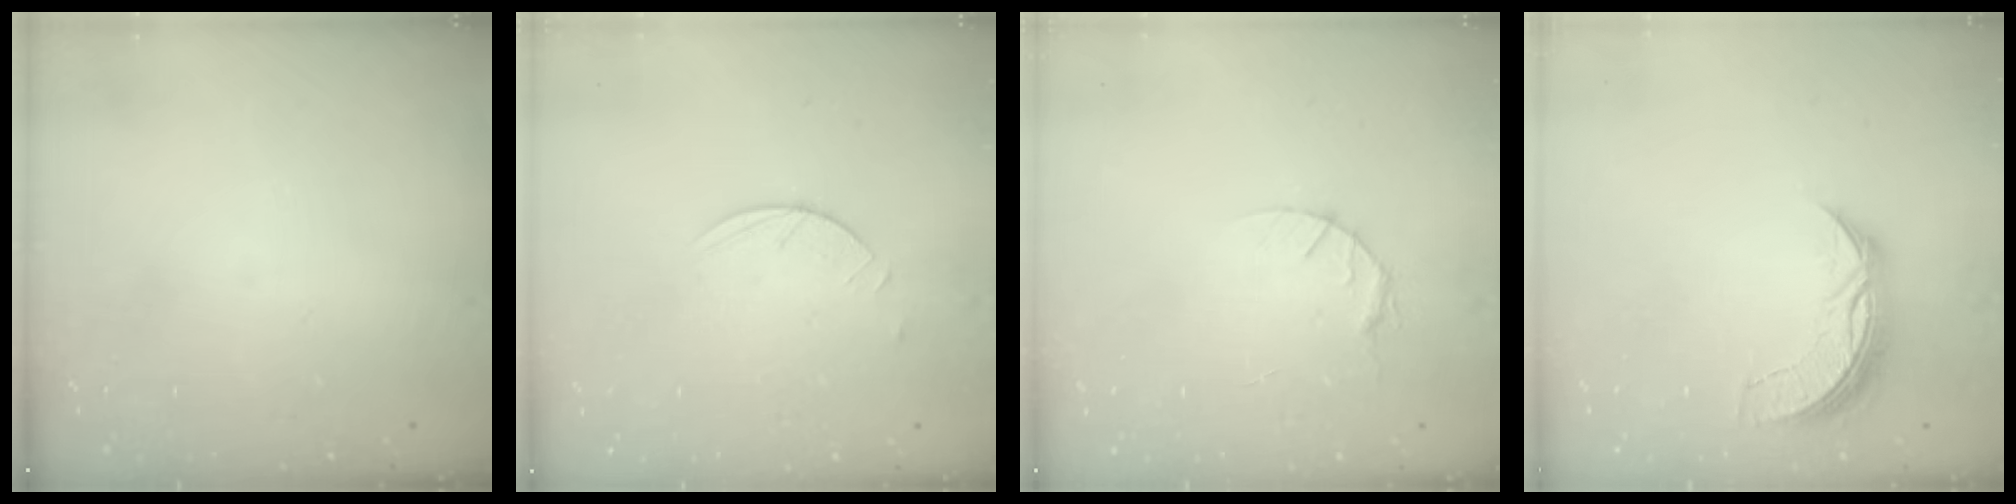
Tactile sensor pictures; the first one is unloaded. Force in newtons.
{"total": 2.9, "press": 2.8, "slide": 0.3}
{"total": 3.9, "press": 3.9, "slide": 0.5}
{"total": 7.7, "press": 7.7, "slide": 0.0}